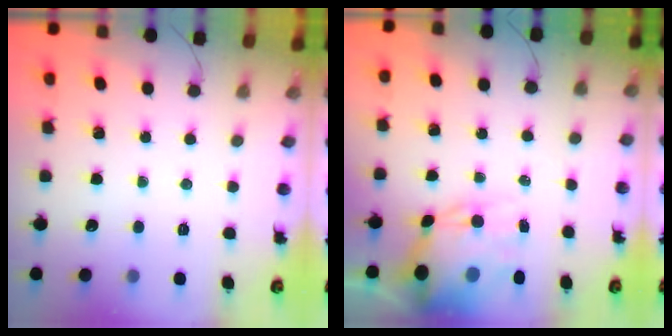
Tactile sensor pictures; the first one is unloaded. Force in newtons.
{"total": 12.5, "press": 12.1, "slide": 3.3}